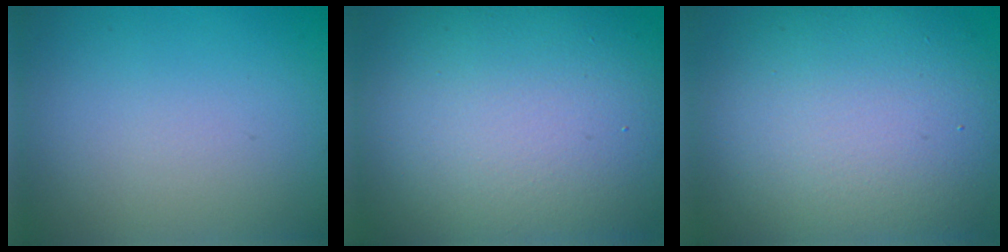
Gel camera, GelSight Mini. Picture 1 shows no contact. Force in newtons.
{"total": 17.8, "press": 17.8, "slide": 0.6}
{"total": 13.7, "press": 13.7, "slide": 1.0}